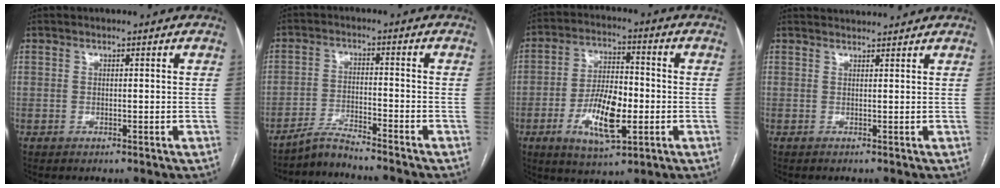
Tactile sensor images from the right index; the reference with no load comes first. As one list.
[{"total": 4.9, "force": [-4.8, -0.7, 1.0], "torque": [-0.019, -0.016, -0.088]}, {"total": 11.2, "force": [-3.2, 4.0, 10.0], "torque": [-0.194, 0.000, -0.054]}, {"total": 3.7, "force": [3.6, 0.2, 0.6], "torque": [-0.021, 0.036, 0.043]}]